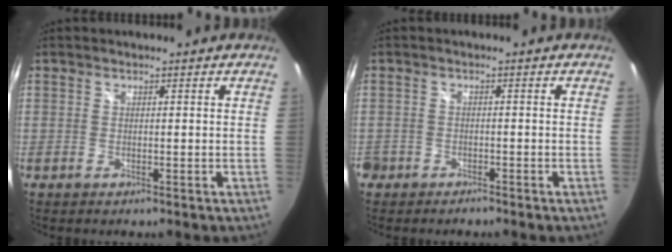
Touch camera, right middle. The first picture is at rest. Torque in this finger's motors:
{"motor_torque": [-0.05, 0.05, 0.00, -0.02]}